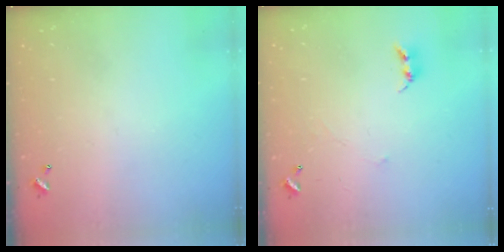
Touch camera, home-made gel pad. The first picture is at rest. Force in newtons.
{"total": 2.4, "press": 2.4, "slide": 0.4}